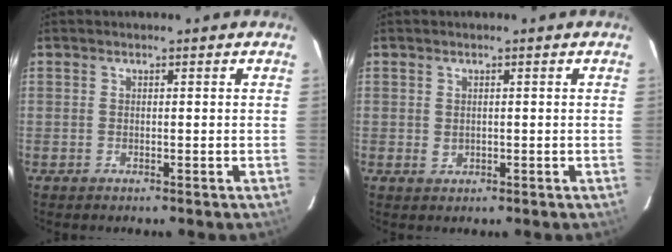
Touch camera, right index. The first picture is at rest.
{"total": 1.1, "force": [0.3, 0.9, 0.4], "torque": [-0.006, 0.002, 0.008]}